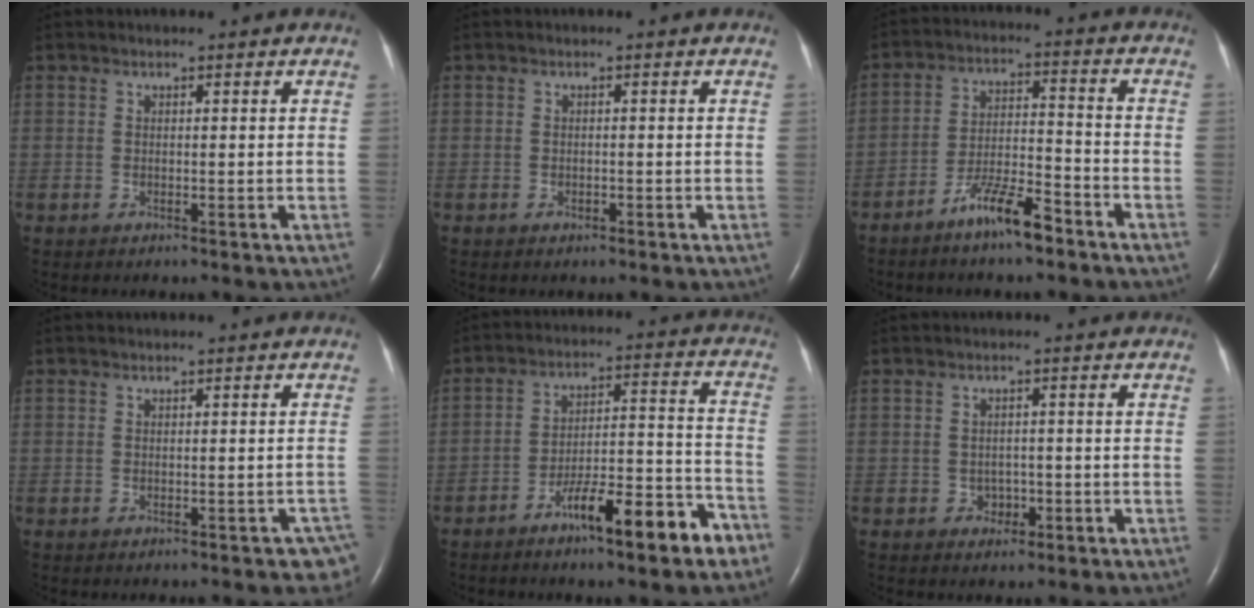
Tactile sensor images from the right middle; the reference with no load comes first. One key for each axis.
{"total": 0.7, "fx": -0.4, "fy": 0.3, "fz": 0.4, "tx": -0.010, "ty": 0.000, "tz": -0.005}
{"total": 8.0, "fx": -5.8, "fy": 1.2, "fz": 5.4, "tx": -0.104, "ty": -0.003, "tz": -0.108}
{"total": 3.2, "fx": -2.3, "fy": 1.2, "fz": 1.9, "tx": -0.006, "ty": 0.005, "tz": -0.027}
{"total": 12.6, "fx": -8.1, "fy": 2.3, "fz": 9.4, "tx": -0.137, "ty": 0.021, "tz": -0.123}
{"total": 2.0, "fx": -0.9, "fy": 1.6, "fz": 0.9, "tx": -0.010, "ty": 0.005, "tz": -0.008}